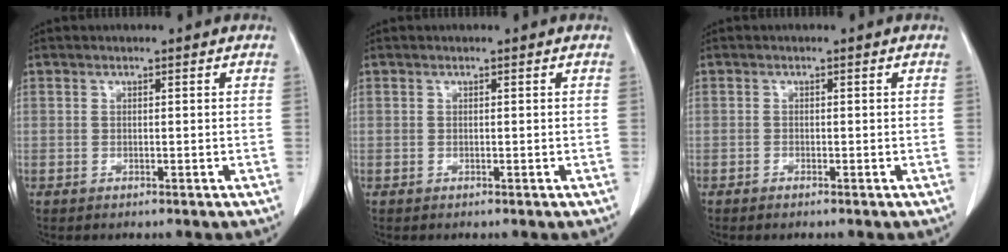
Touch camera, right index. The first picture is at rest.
{"total": 0.0}
{"total": 0.6, "force": [-0.5, 0.1, 0.2], "torque": [-0.007, -0.002, -0.009]}